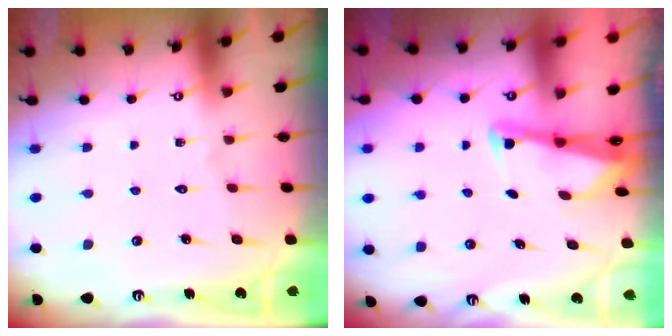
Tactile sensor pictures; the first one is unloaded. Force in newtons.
{"total": 2.4, "press": 2.4, "slide": 0.2}